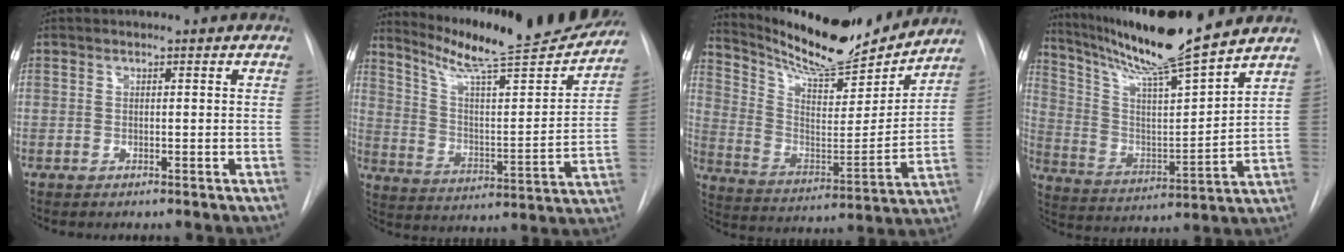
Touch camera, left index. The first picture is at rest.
{"total": 21.4, "force": [19.5, 0.8, 8.7], "torque": [-0.142, -0.063, 0.283]}
{"total": 20.2, "force": [18.5, 3.4, 7.3], "torque": [-0.132, -0.026, 0.292]}
{"total": 17.3, "force": [14.8, -1.1, 8.9], "torque": [-0.162, -0.015, 0.255]}